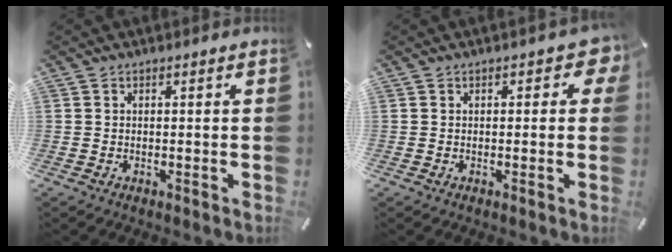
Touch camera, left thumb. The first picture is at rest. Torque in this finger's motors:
{"motor_torque": [0.39, 0.02, 0.25, 0.03, -0.05]}